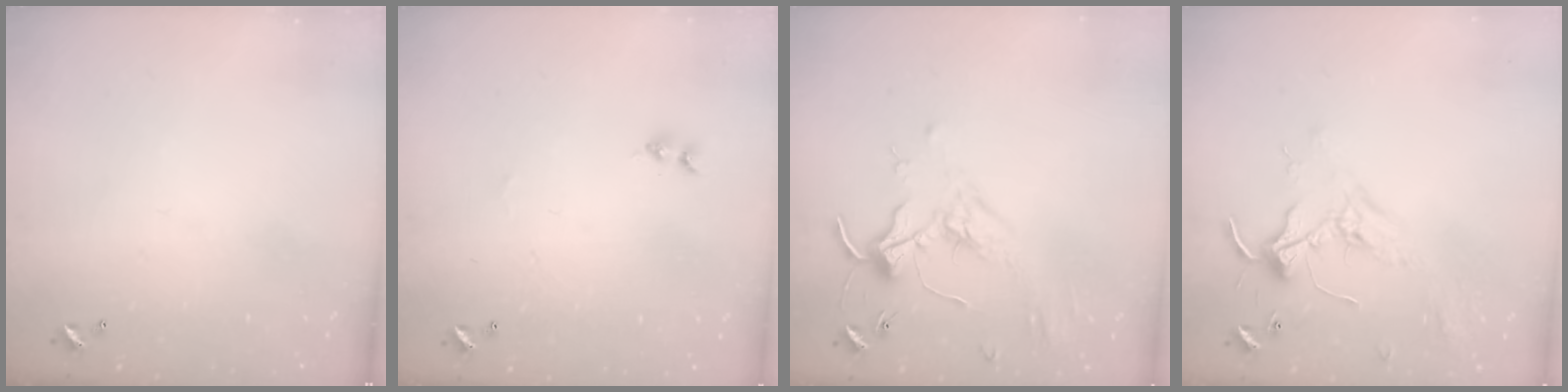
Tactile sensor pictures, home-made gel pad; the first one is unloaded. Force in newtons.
{"total": 1.1, "press": 0.9, "slide": 0.5}
{"total": 1.6, "press": 1.6, "slide": 0.4}
{"total": 2.1, "press": 2.1, "slide": 0.5}